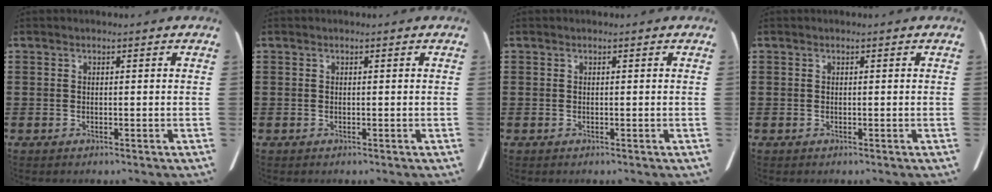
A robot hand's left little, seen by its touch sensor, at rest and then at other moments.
{"total": 0.0}
{"total": 0.0}
{"total": 0.0}